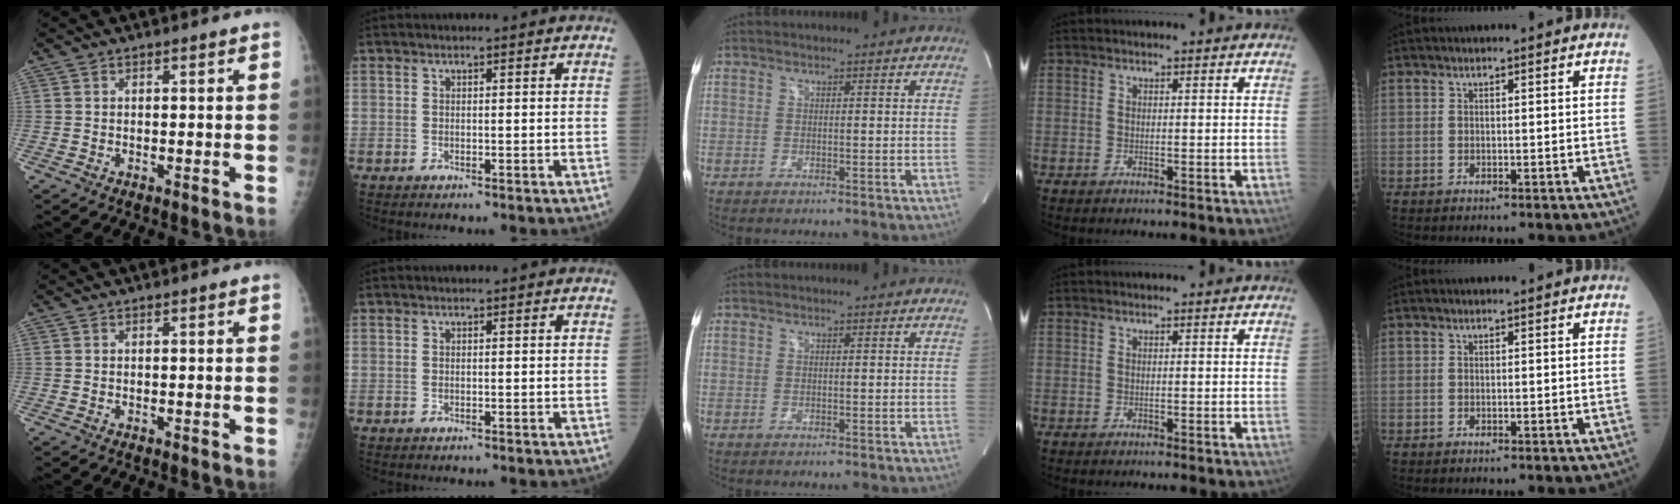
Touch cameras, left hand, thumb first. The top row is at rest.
{}